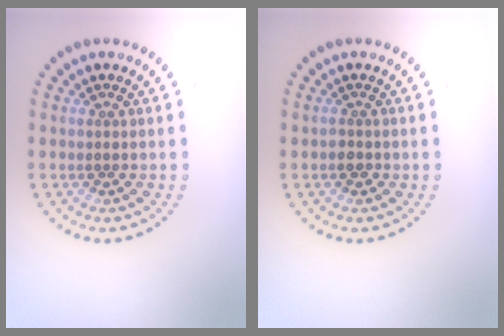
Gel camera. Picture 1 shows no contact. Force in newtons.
{"total": 0.9, "press": 0.8, "slide": 0.4}